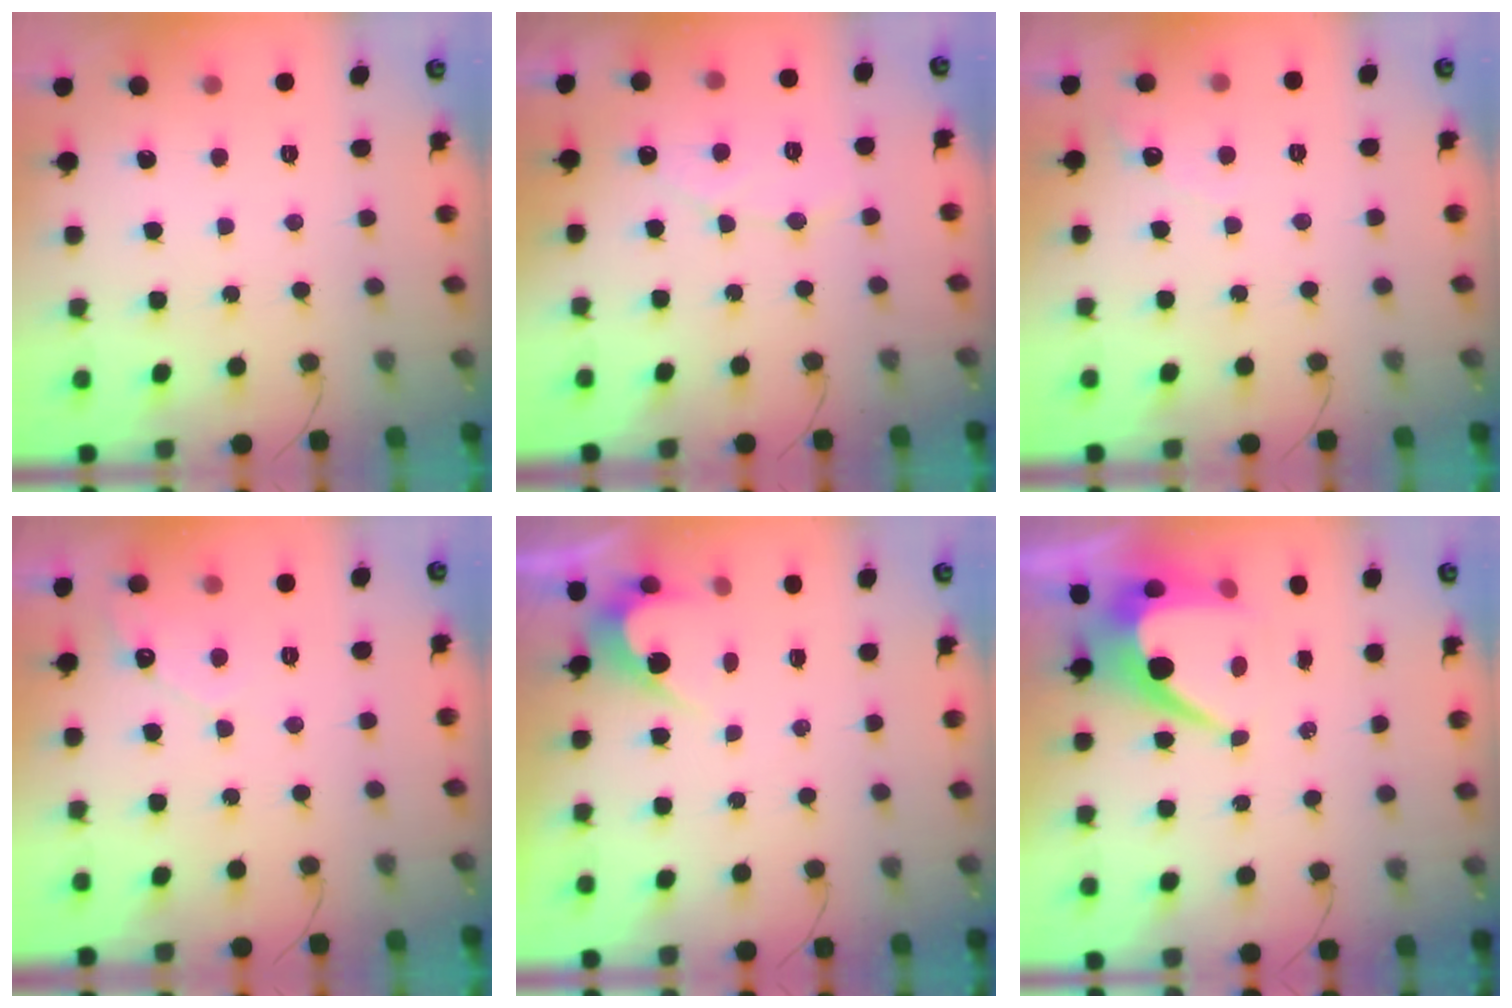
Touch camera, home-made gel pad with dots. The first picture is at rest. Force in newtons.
{"total": 6.7, "press": 6.7, "slide": 0.5}
{"total": 2.8, "press": 2.8, "slide": 0.1}
{"total": 4.0, "press": 4.0, "slide": 0.2}
{"total": 2.4, "press": 2.4, "slide": 0.1}
{"total": 8.9, "press": 8.9, "slide": 0.8}